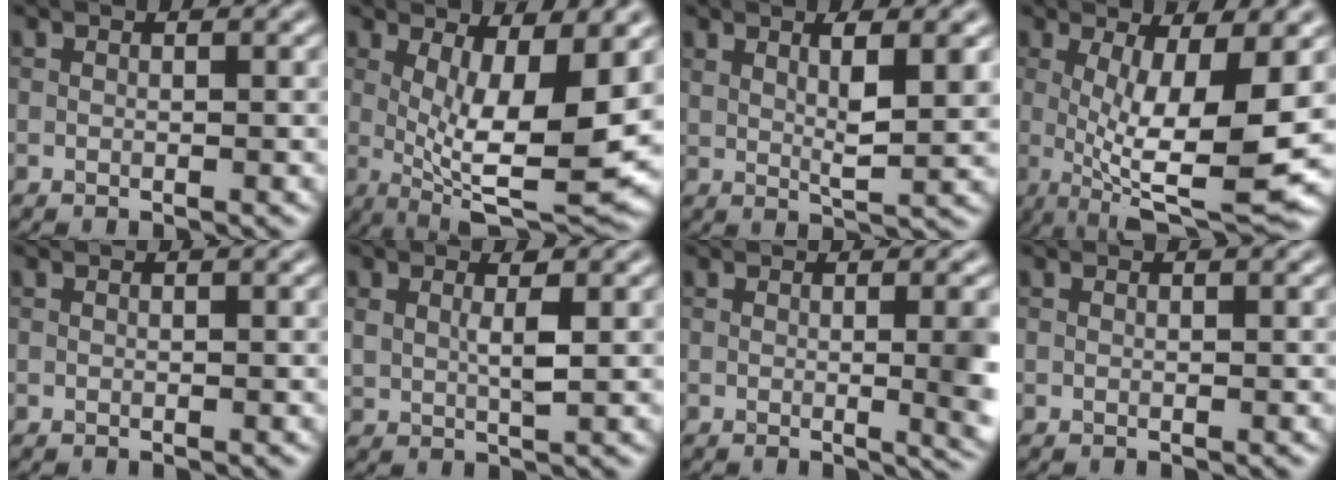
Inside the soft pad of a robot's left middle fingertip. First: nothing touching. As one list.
[{"total": 10.9, "force": [0.1, 3.2, 10.4], "torque": [-0.174, -0.019, 0.007]}, {"total": 3.6, "force": [1.3, 0.7, 3.3], "torque": [-0.058, -0.009, 0.024]}, {"total": 10.5, "force": [-0.8, 2.6, 10.1], "torque": [-0.178, -0.018, -0.007]}, {"total": 0.0}, {"total": 2.3, "force": [0.8, 0.8, 2.0], "torque": [-0.047, -0.001, 0.017]}, {"total": 5.2, "force": [-0.3, 1.8, 4.8], "torque": [-0.043, -0.004, 0.000]}, {"total": 0.0}]